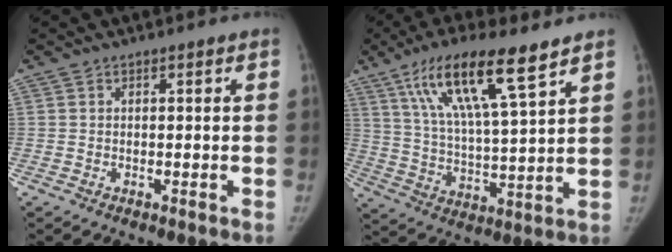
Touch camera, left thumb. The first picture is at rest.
{"total": 16.8, "force": [9.8, 3.2, 13.2], "torque": [-0.237, -0.032, 0.183]}